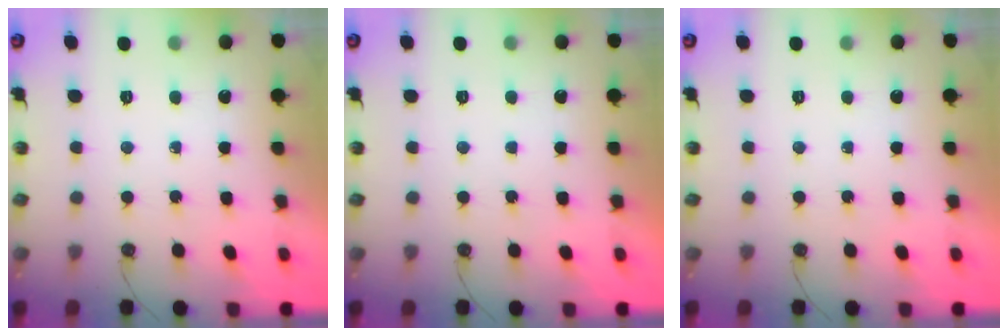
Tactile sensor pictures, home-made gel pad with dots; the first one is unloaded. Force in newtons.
{"total": 0.0}
{"total": 0.0}